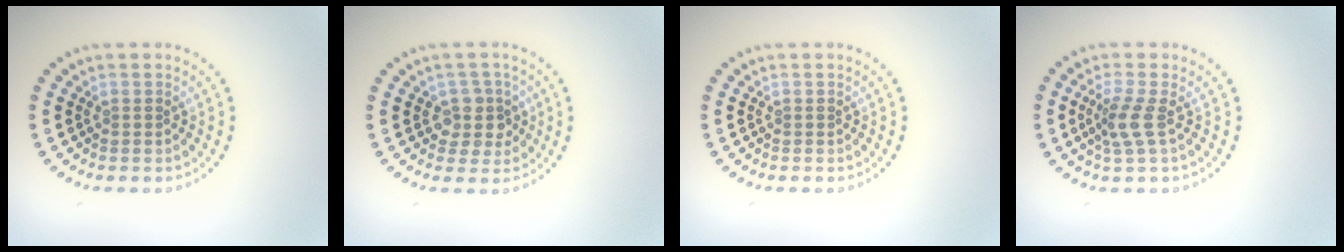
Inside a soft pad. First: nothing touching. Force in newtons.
{"total": 2.8, "press": 2.4, "slide": 1.5}
{"total": 0.0}
{"total": 2.4, "press": 1.8, "slide": 1.6}